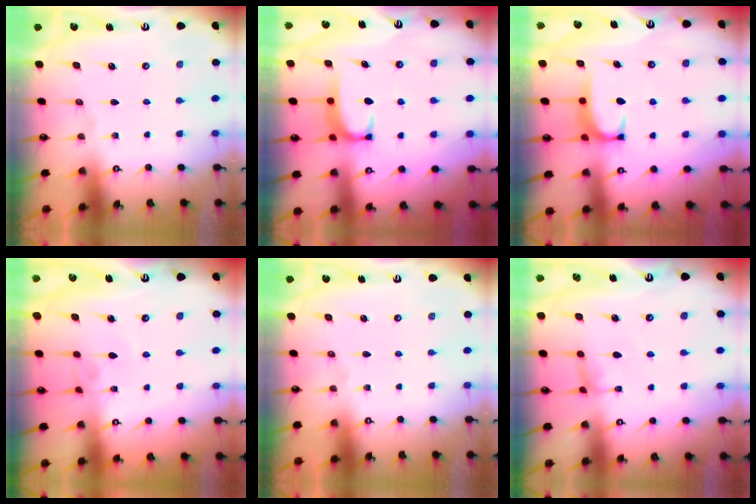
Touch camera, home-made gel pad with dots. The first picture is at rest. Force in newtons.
{"total": 1.7, "press": 1.6, "slide": 0.5}
{"total": 1.9, "press": 1.8, "slide": 0.5}
{"total": 4.5, "press": 4.5, "slide": 0.1}
{"total": 0.0}
{"total": 0.5, "press": 0.3, "slide": 0.4}